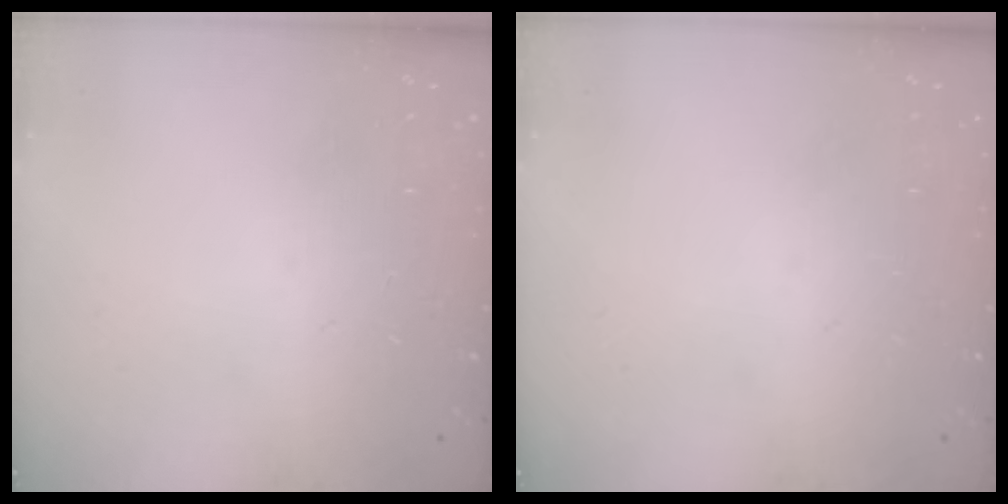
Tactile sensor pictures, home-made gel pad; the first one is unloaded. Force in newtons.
{"total": 0.0}